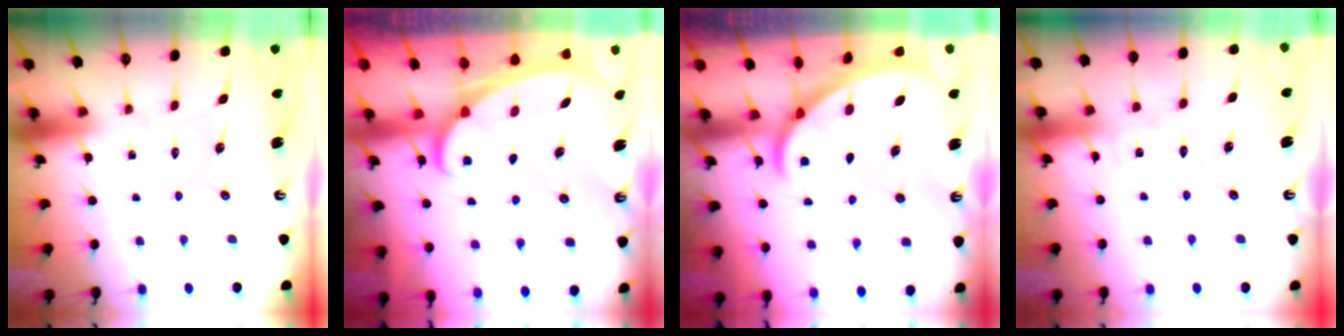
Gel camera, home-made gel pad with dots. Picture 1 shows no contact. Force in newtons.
{"total": 2.4, "press": 2.4, "slide": 0.3}
{"total": 1.9, "press": 1.9, "slide": 0.1}
{"total": 3.0, "press": 3.0, "slide": 0.3}